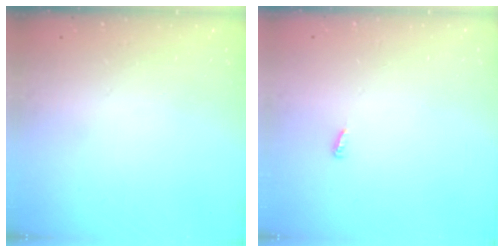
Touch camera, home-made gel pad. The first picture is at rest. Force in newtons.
{"total": 2.6, "press": 2.6, "slide": 0.2}